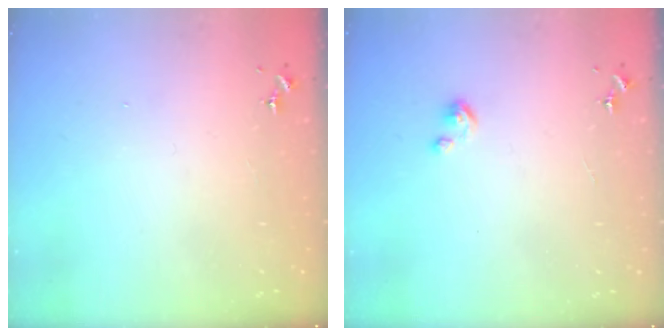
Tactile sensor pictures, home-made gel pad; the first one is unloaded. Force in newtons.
{"total": 3.1, "press": 3.1, "slide": 0.3}